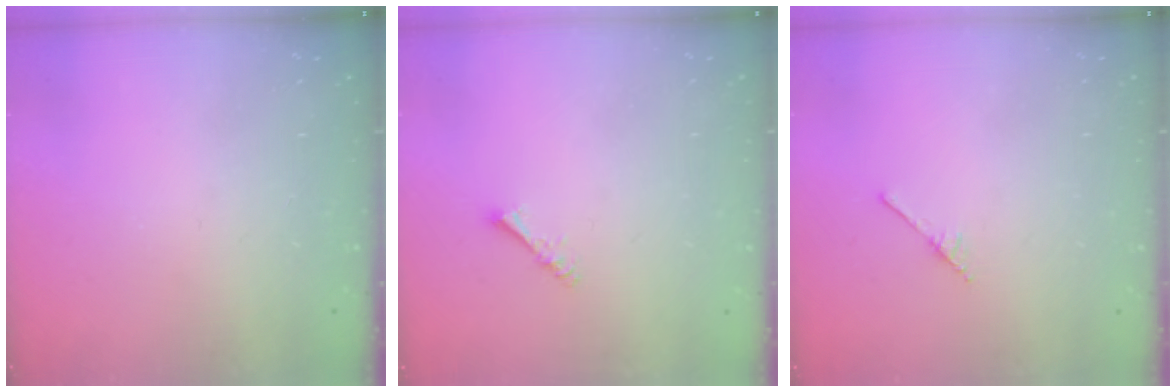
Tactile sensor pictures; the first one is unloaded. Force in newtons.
{"total": 1.4, "press": 1.3, "slide": 0.3}
{"total": 2.5, "press": 2.4, "slide": 0.3}